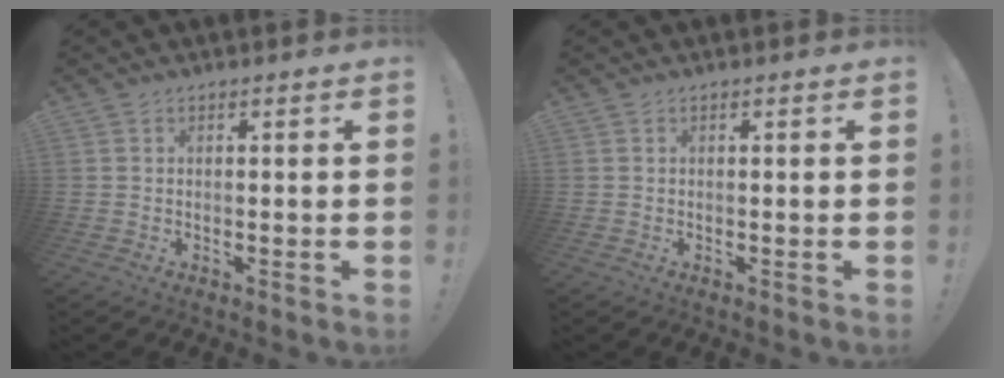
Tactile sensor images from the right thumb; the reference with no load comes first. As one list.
[{"total": 0.0}]